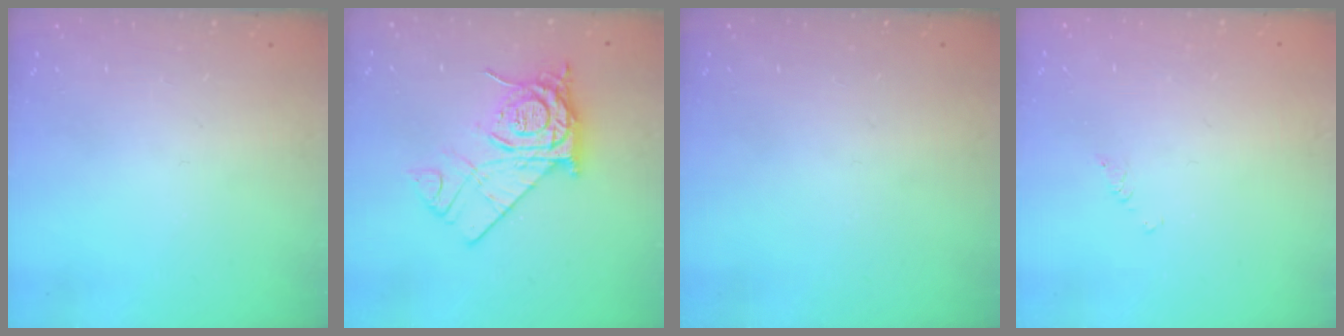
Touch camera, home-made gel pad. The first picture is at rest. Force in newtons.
{"total": 14.2, "press": 14.1, "slide": 1.1}
{"total": 0.0}
{"total": 1.2, "press": 1.2, "slide": 0.2}